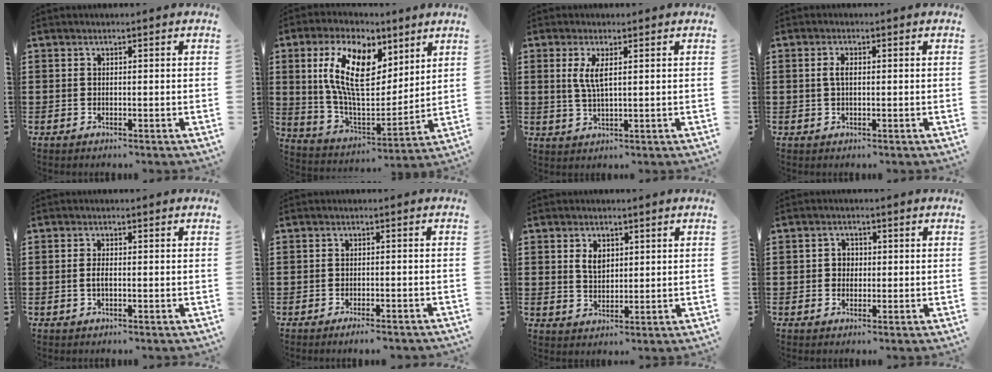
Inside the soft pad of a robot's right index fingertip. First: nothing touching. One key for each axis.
{"total": 13.4, "fx": 6.3, "fy": 6.4, "fz": 9.9, "tx": -0.202, "ty": -0.001, "tz": 0.119}
{"total": 3.7, "fx": 1.0, "fy": 0.9, "fz": 3.5, "tx": -0.073, "ty": 0.002, "tz": 0.016}
{"total": 2.0, "fx": 0.2, "fy": 0.8, "fz": 1.8, "tx": -0.037, "ty": 0.005, "tz": 0.001}
{"total": 1.4, "fx": -0.2, "fy": 0.5, "fz": 1.3, "tx": -0.032, "ty": 0.000, "tz": -0.008}
{"total": 1.7, "fx": -1.6, "fy": -0.1, "fz": 0.7, "tx": -0.014, "ty": -0.002, "tz": -0.028}
{"total": 3.1, "fx": 1.2, "fy": 2.0, "fz": 2.1, "tx": -0.040, "ty": 0.004, "tz": 0.020}
{"total": 1.8, "fx": -0.2, "fy": 1.7, "fz": 0.7, "tx": -0.018, "ty": 0.008, "tz": -0.006}